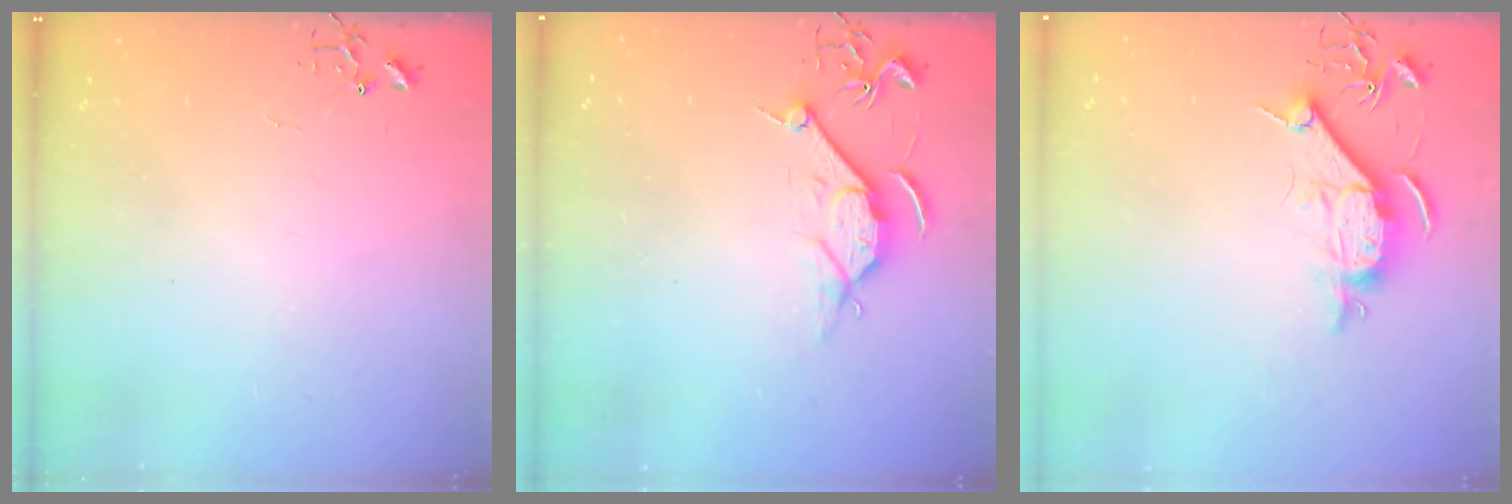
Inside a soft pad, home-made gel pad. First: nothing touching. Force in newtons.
{"total": 8.4, "press": 8.3, "slide": 1.0}
{"total": 9.3, "press": 9.2, "slide": 1.1}